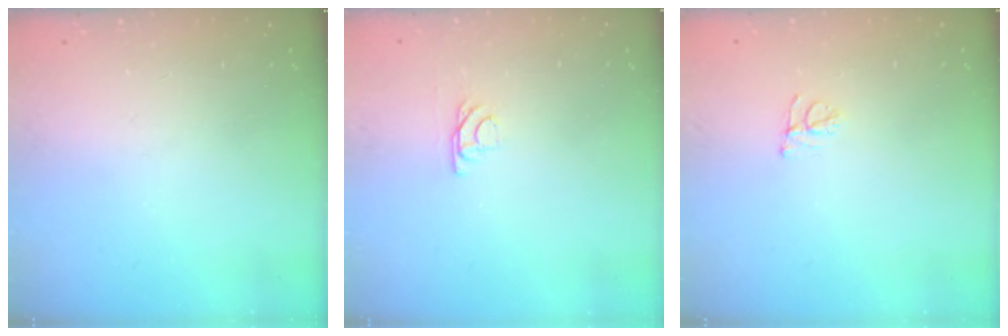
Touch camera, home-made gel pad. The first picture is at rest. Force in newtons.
{"total": 3.8, "press": 3.8, "slide": 0.4}
{"total": 5.6, "press": 5.5, "slide": 0.6}